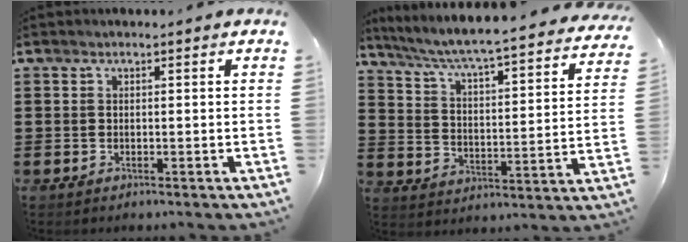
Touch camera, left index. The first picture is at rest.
{"total": 4.8, "force": [4.4, -0.6, 1.9], "torque": [-0.061, -0.045, 0.063]}